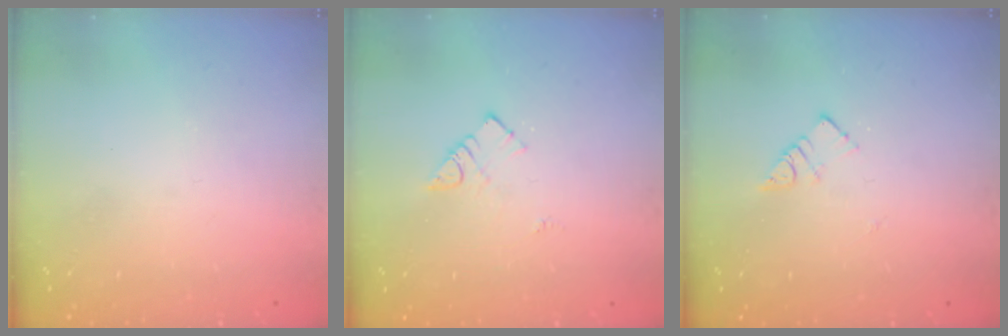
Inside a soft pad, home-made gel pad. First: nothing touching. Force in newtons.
{"total": 5.2, "press": 5.2, "slide": 0.2}
{"total": 4.6, "press": 4.6, "slide": 0.2}